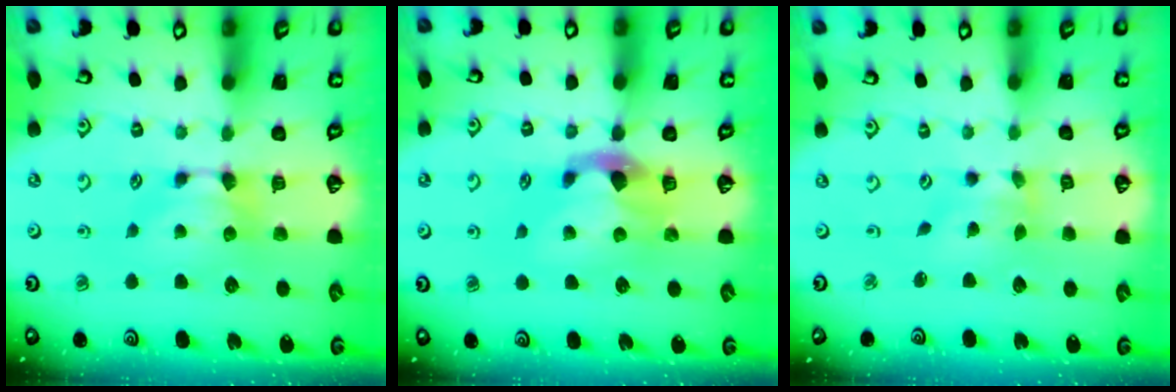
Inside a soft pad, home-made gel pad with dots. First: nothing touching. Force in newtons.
{"total": 2.8, "press": 2.5, "slide": 1.3}
{"total": 1.3, "press": 0.4, "slide": 1.3}